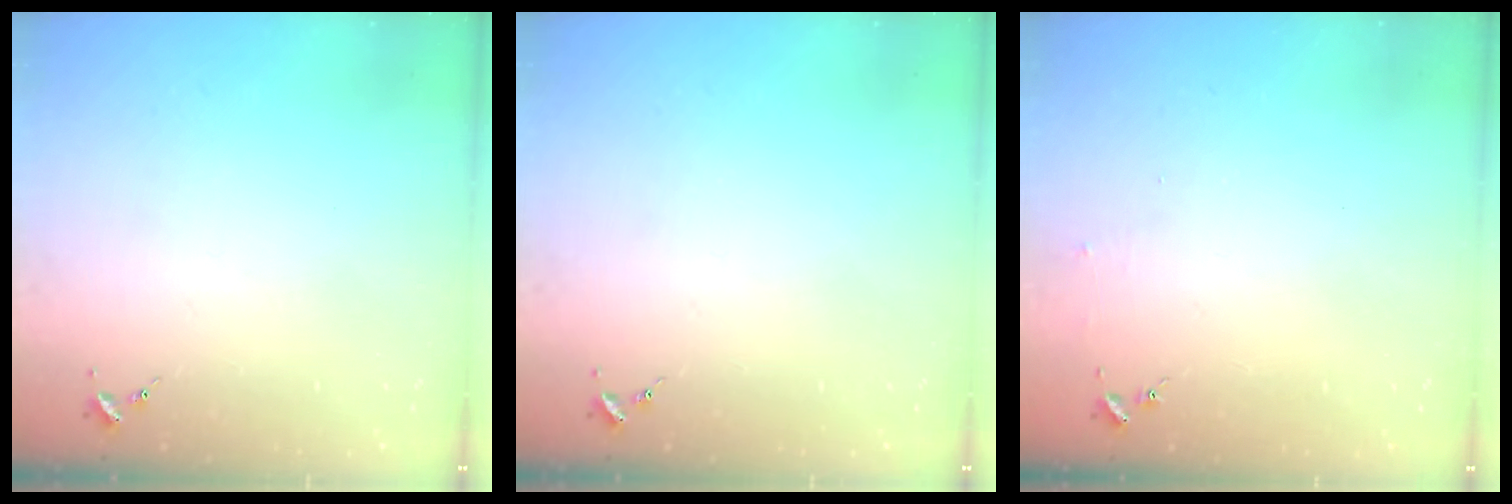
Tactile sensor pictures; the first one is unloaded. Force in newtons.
{"total": 0.0}
{"total": 3.6, "press": 3.6, "slide": 0.3}